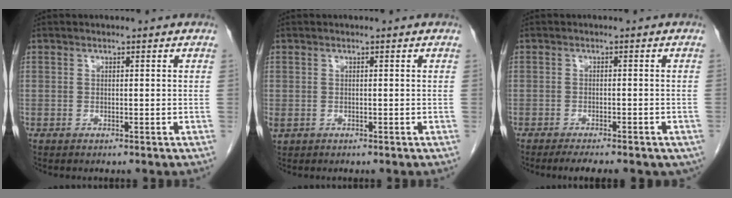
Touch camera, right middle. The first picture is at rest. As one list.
[{"total": 0.7, "force": [-0.1, 0.6, 0.4], "torque": [-0.011, 0.001, 0.004]}, {"total": 9.0, "force": [-7.0, 2.7, 5.0], "torque": [-0.061, -0.004, -0.087]}]